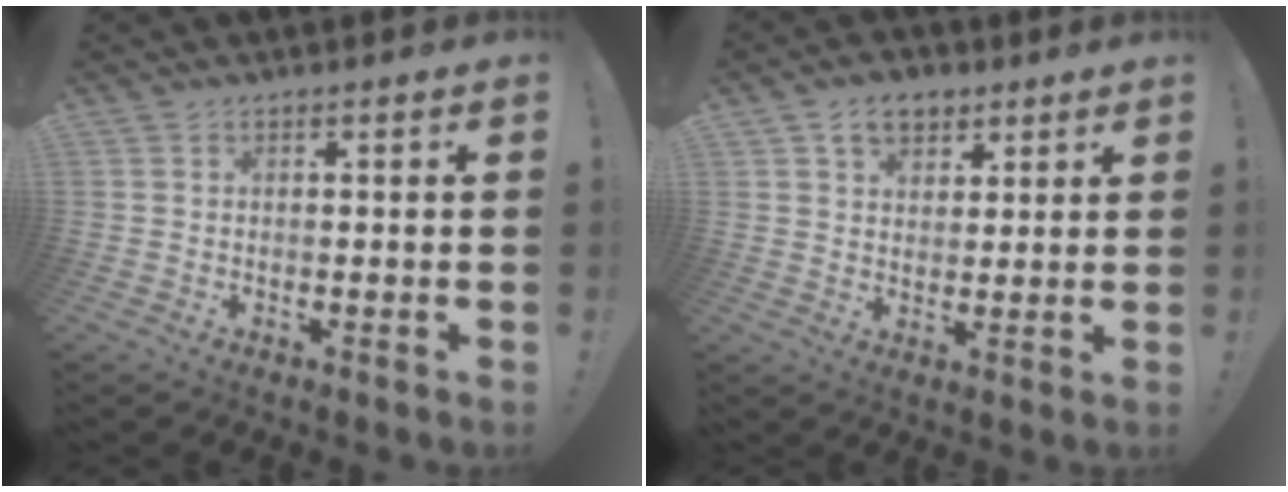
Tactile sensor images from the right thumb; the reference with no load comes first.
{"total": 7.1, "force": [4.2, 4.9, 3.0], "torque": [-0.043, -0.012, 0.078]}